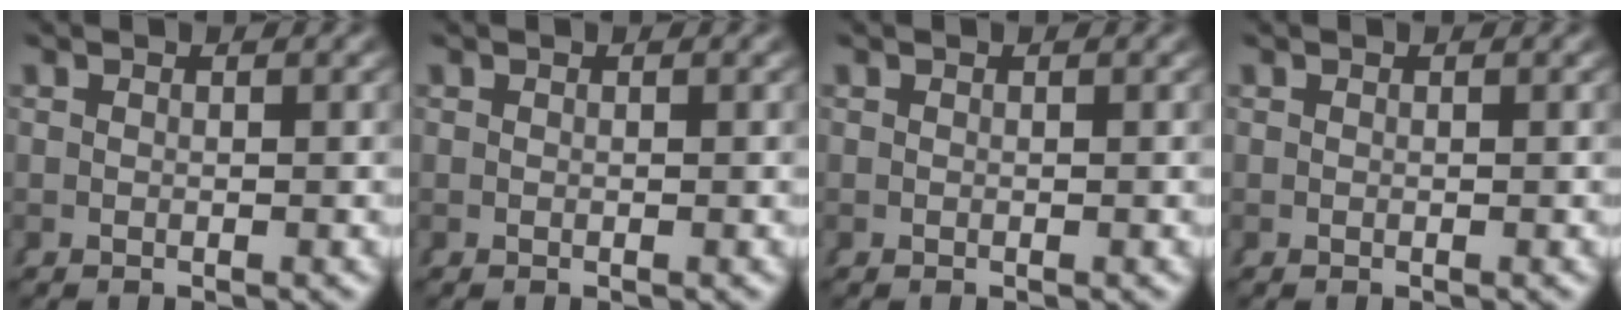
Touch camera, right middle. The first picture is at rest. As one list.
[{"total": 0.0}, {"total": 0.0}, {"total": 0.0}]